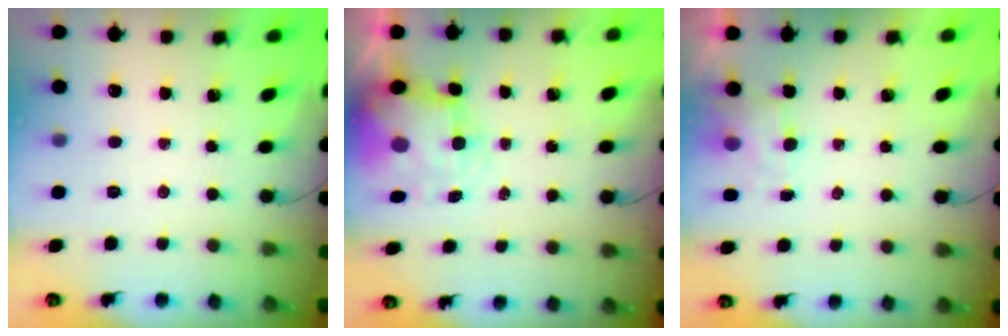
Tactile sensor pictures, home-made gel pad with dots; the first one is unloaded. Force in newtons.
{"total": 8.1, "press": 8.0, "slide": 1.4}
{"total": 4.0, "press": 3.8, "slide": 1.2}